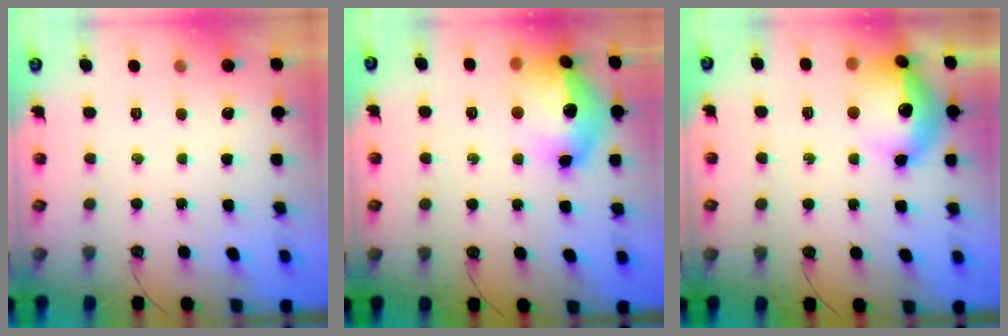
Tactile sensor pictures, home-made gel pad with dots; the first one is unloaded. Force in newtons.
{"total": 20.7, "press": 20.6, "slide": 1.4}
{"total": 18.2, "press": 18.2, "slide": 1.4}